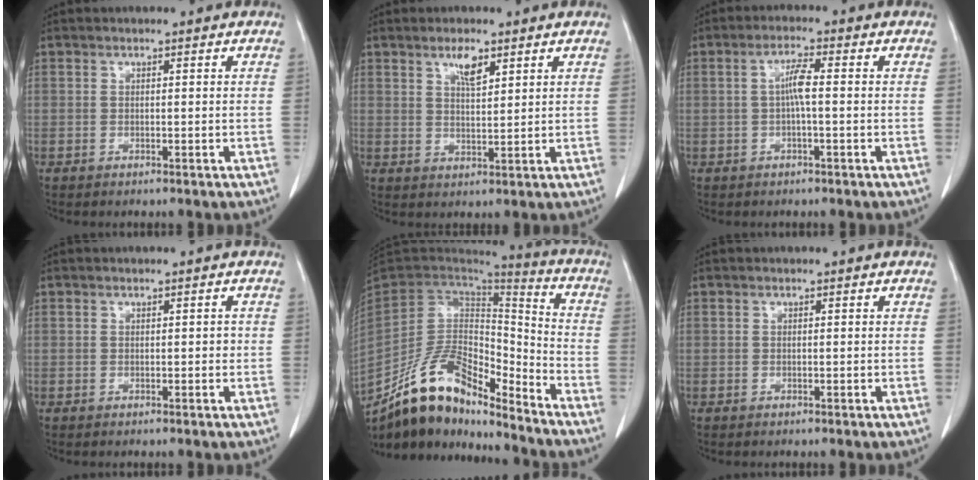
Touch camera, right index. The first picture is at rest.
{"total": 3.7, "force": [2.3, 0.9, 2.7], "torque": [-0.051, 0.000, 0.043]}
{"total": 3.5, "force": [0.0, 0.2, 3.5], "torque": [-0.067, 0.006, 0.001]}
{"total": 0.6, "force": [0.0, 0.4, 0.5], "torque": [-0.003, 0.004, 0.001]}
{"total": 16.1, "force": [-12.9, 6.1, 7.4], "torque": [-0.117, 0.051, -0.231]}
{"total": 0.0}